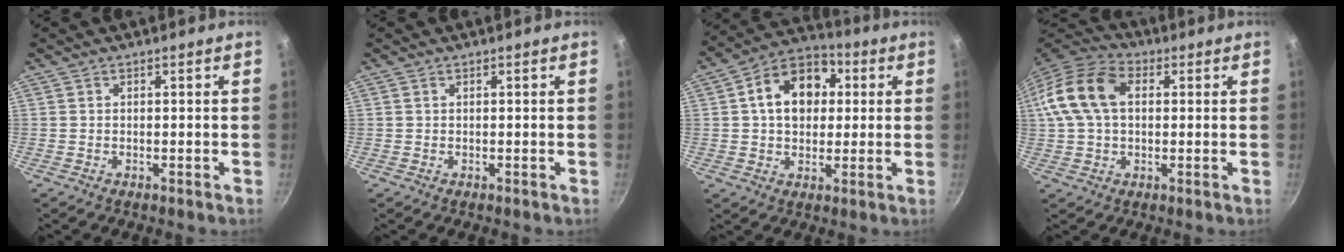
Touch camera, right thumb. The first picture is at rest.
{"total": 0.0}
{"total": 13.6, "force": [2.6, 10.0, 8.8], "torque": [-0.102, 0.020, 0.025]}
{"total": 14.5, "force": [2.7, 9.5, 10.5], "torque": [-0.191, 0.028, 0.034]}